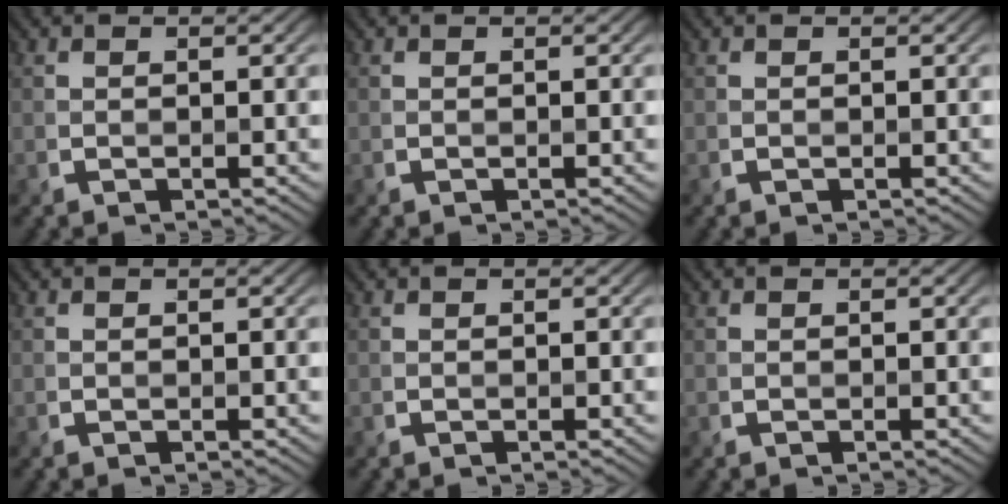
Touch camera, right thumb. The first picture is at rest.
{"total": 0.0}
{"total": 0.0}
{"total": 0.0}
{"total": 0.0}
{"total": 0.0}